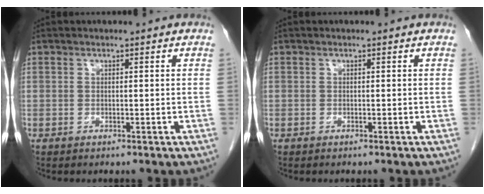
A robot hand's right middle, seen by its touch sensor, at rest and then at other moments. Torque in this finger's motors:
{"motor_torque": [0.36, -0.36, -0.17, -0.03]}